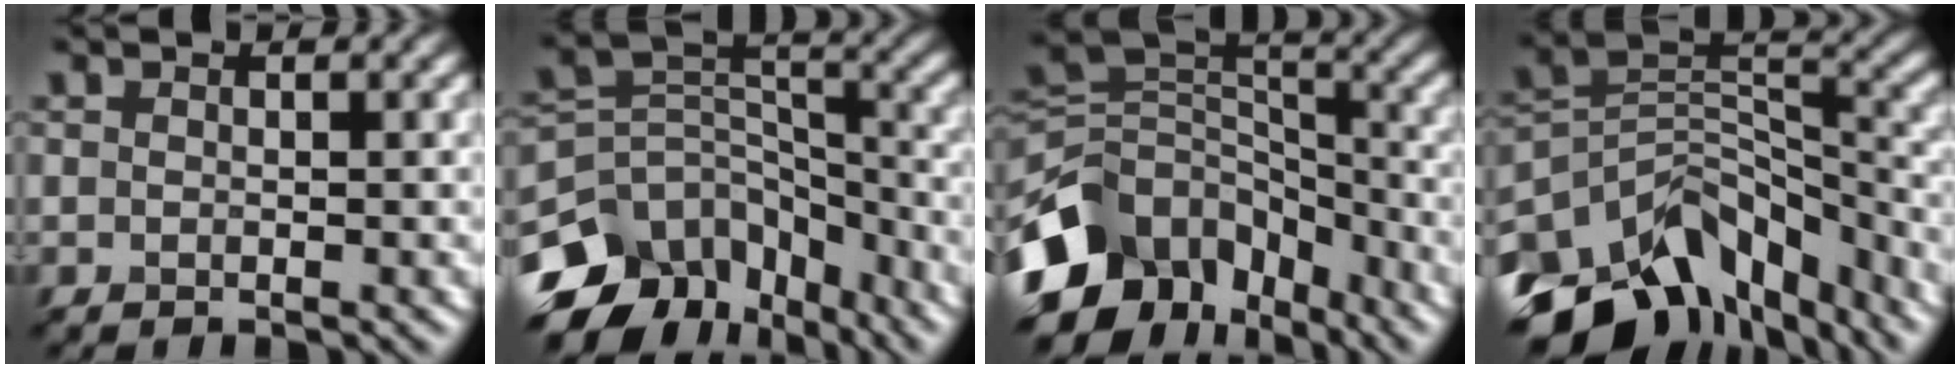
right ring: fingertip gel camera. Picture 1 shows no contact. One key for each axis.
{"total": 11.5, "fx": -7.6, "fy": 7.2, "fz": 4.7, "tx": -0.098, "ty": 0.009, "tz": -0.123}
{"total": 12.0, "fx": -6.4, "fy": 8.4, "fz": 5.7, "tx": -0.123, "ty": 0.008, "tz": -0.121}
{"total": 11.8, "fx": -8.1, "fy": 6.8, "fz": 5.2, "tx": -0.105, "ty": 0.005, "tz": -0.129}